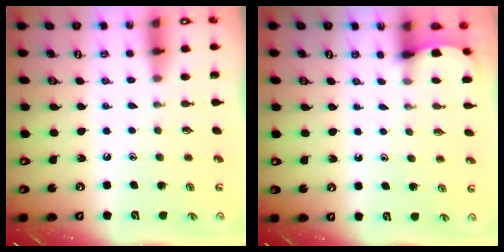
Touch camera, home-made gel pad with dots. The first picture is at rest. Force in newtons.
{"total": 1.3, "press": 1.3, "slide": 0.1}